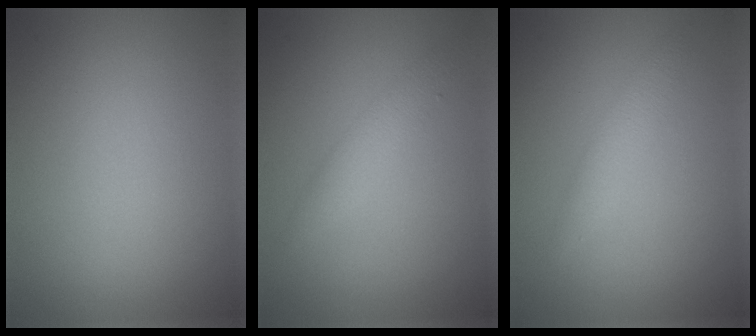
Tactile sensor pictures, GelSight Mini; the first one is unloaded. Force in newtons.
{"total": 1.9, "press": 1.9, "slide": 0.0}
{"total": 1.8, "press": 1.8, "slide": 0.1}